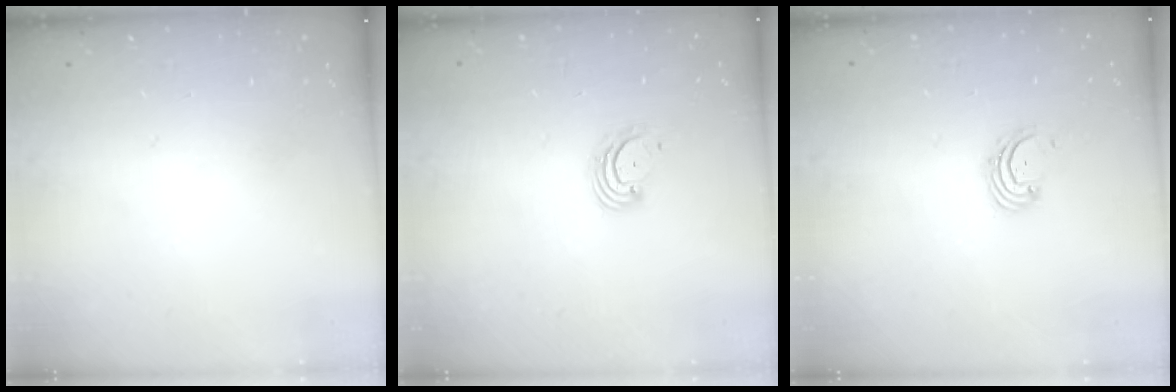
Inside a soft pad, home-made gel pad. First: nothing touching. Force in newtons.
{"total": 3.2, "press": 3.2, "slide": 0.4}
{"total": 2.0, "press": 1.9, "slide": 0.6}